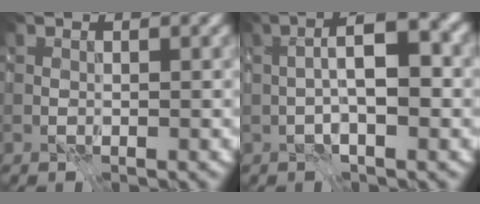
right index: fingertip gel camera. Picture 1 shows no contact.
{"total": 5.6, "force": [0.2, 1.5, 5.3], "torque": [-0.084, 0.008, 0.000]}